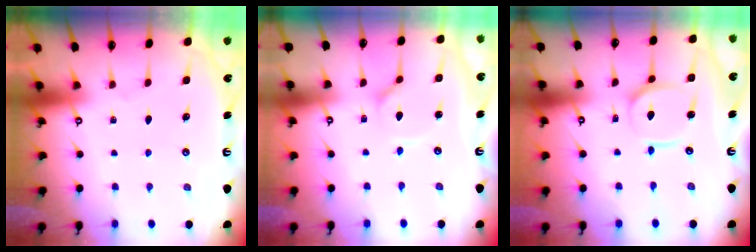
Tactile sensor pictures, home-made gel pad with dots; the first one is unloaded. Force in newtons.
{"total": 2.2, "press": 2.2, "slide": 0.4}
{"total": 8.0, "press": 8.0, "slide": 0.7}